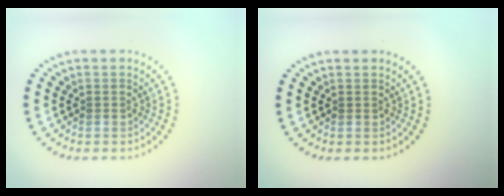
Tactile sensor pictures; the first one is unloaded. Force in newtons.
{"total": 0.0}